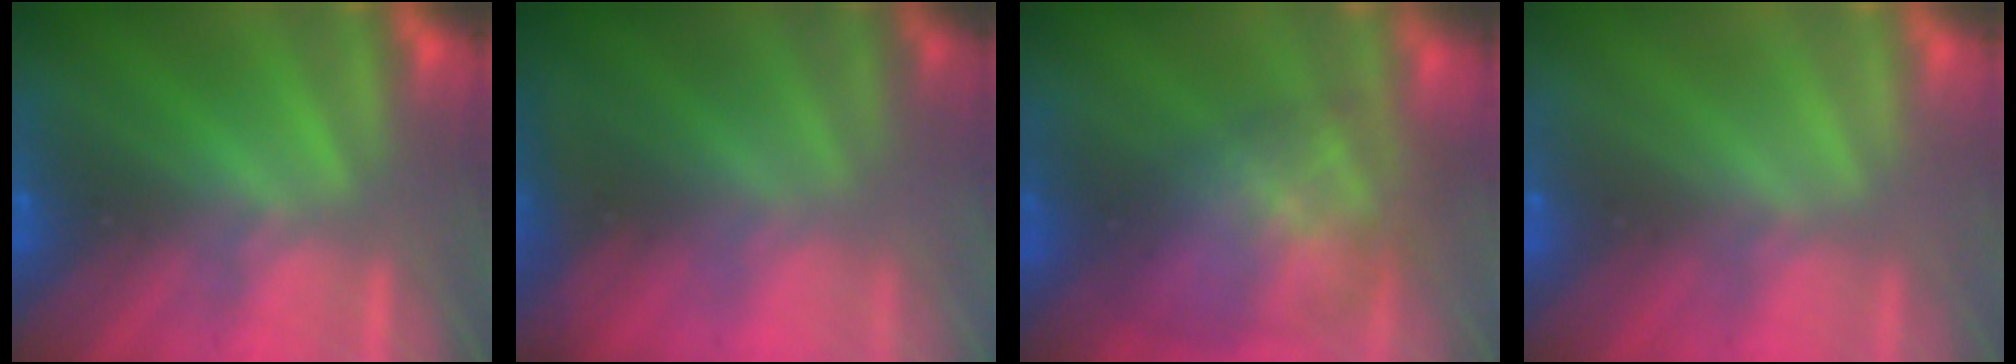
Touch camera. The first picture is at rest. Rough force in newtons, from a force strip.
{"total": 7.0}
{"total": 5.9}
{"total": 3.0}